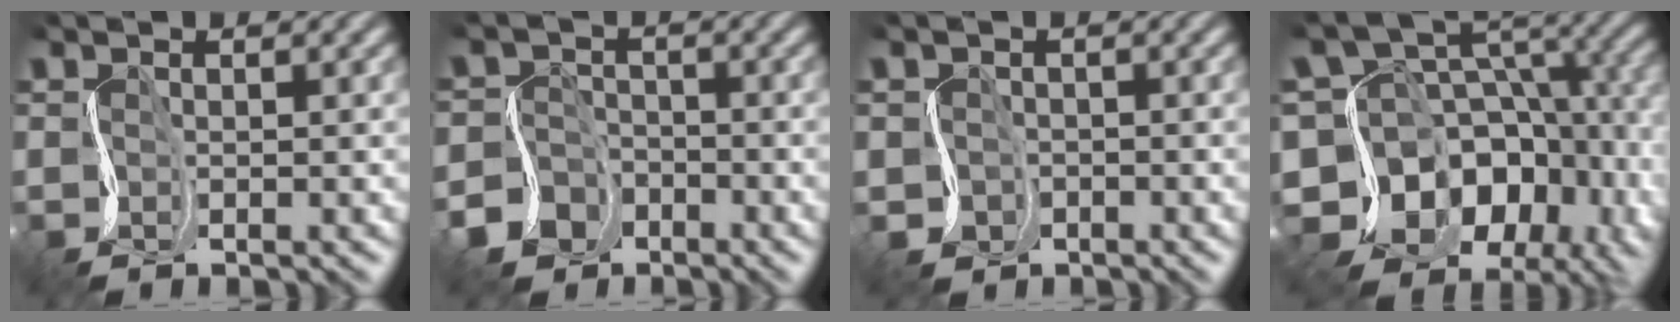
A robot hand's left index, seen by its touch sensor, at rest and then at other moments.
{"total": 6.2, "force": [-3.8, 4.8, 0.7], "torque": [0.000, -0.017, -0.078]}
{"total": 1.2, "force": [-0.3, 1.1, -0.2], "torque": [0.005, -0.003, -0.004]}
{"total": 15.1, "force": [-5.7, 11.2, 8.4], "torque": [-0.164, 0.008, -0.088]}